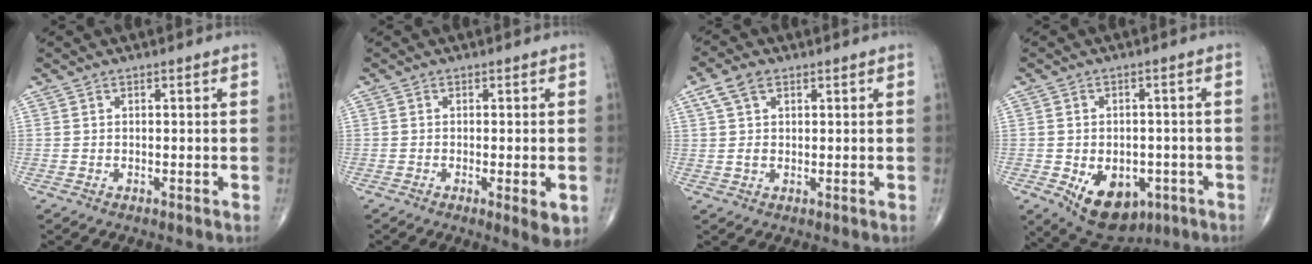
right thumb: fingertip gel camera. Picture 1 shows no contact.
{"total": 4.3, "force": [-1.2, 1.1, 4.0], "torque": [-0.060, -0.012, -0.018]}
{"total": 4.8, "force": [2.1, 2.9, 3.2], "torque": [-0.059, 0.003, 0.043]}
{"total": 12.3, "force": [-5.0, 8.0, 7.9], "torque": [-0.096, 0.010, -0.061]}